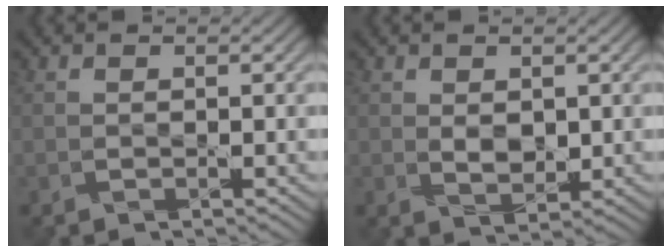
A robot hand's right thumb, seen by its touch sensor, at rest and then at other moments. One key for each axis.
{"total": 2.3, "fx": 0.7, "fy": 1.5, "fz": 1.6, "tx": -0.034, "ty": -0.004, "tz": 0.015}